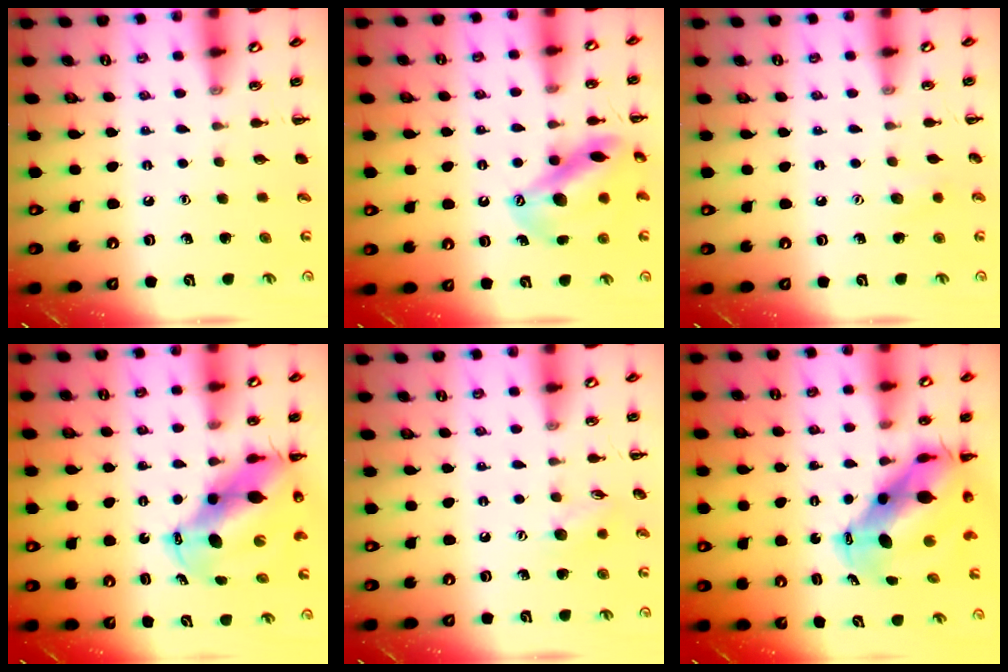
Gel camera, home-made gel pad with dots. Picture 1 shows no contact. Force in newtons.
{"total": 15.8, "press": 15.5, "slide": 2.9}
{"total": 5.4, "press": 5.3, "slide": 1.2}
{"total": 12.4, "press": 12.0, "slide": 3.4}
{"total": 6.5, "press": 6.5, "slide": 0.7}
{"total": 11.3, "press": 11.0, "slide": 2.6}